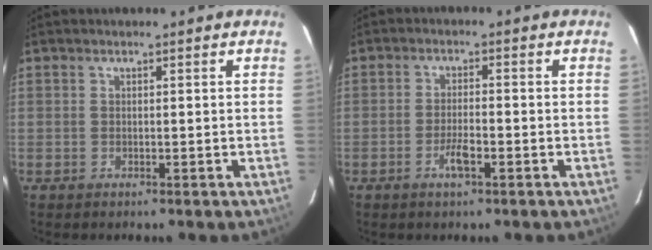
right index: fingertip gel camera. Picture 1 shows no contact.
{"total": 3.6, "force": [-1.6, 0.6, 3.1], "torque": [-0.059, 0.000, -0.030]}